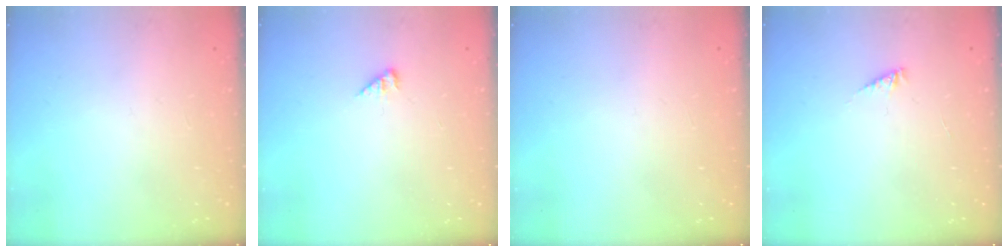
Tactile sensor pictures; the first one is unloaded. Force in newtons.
{"total": 2.7, "press": 2.7, "slide": 0.4}
{"total": 0.0}
{"total": 2.5, "press": 2.5, "slide": 0.2}